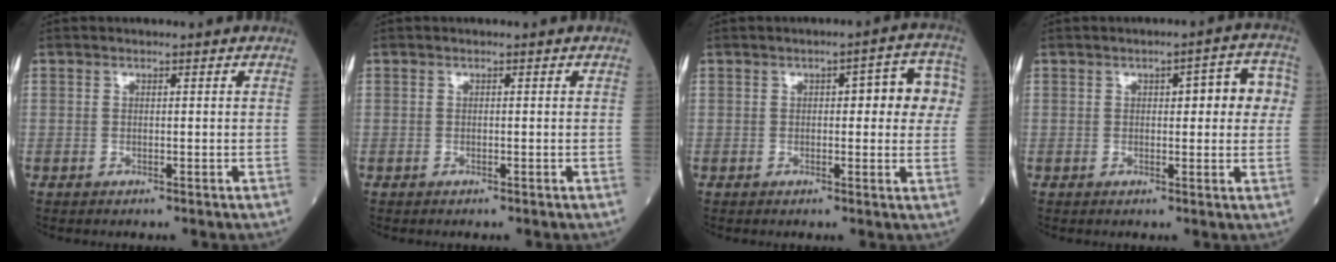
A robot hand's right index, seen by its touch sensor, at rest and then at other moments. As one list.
[{"total": 0.0}, {"total": 7.5, "force": [1.5, 2.5, 6.9], "torque": [-0.068, 0.026, 0.012]}, {"total": 6.6, "force": [1.4, 2.0, 6.1], "torque": [-0.068, 0.023, 0.014]}]